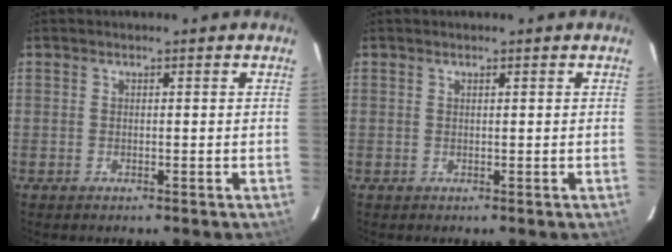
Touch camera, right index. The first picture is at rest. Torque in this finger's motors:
{"motor_torque": [-0.07, 0.05, -0.03, 0.00]}